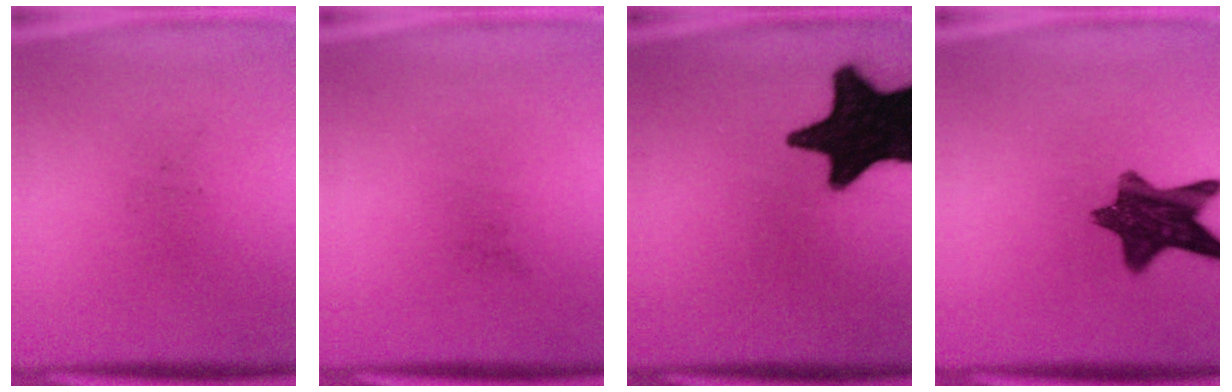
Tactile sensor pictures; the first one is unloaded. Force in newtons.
{"total": 0.0}
{"total": 19.1}
{"total": 11.2}